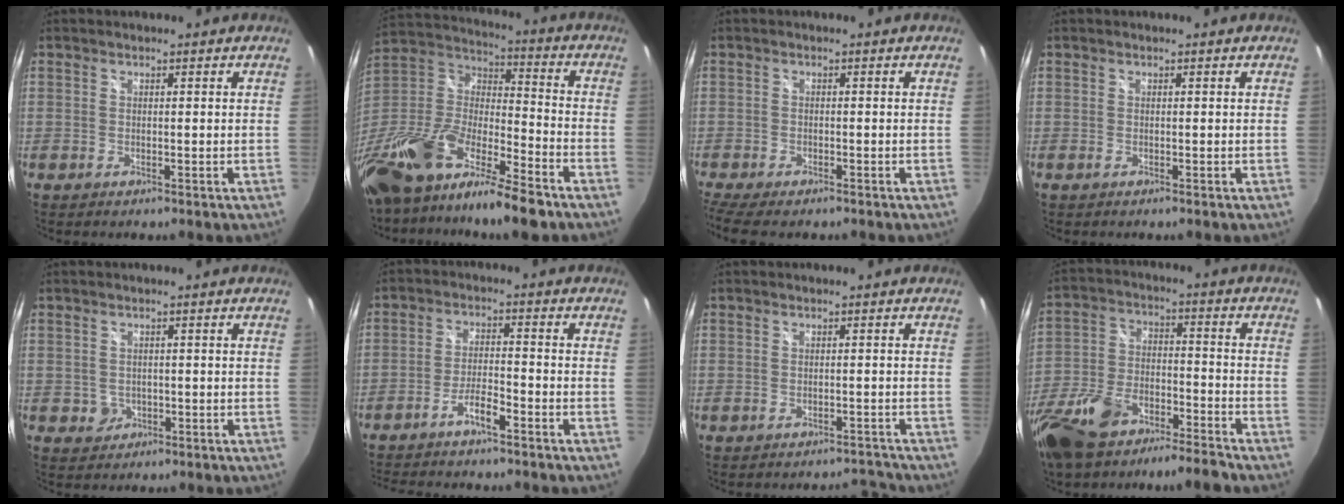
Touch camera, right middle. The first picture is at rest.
{"total": 21.9, "force": [-14.5, 5.8, 15.3], "torque": [-0.306, -0.032, -0.268]}
{"total": 7.4, "force": [-5.8, 2.0, 4.1], "torque": [-0.101, -0.037, -0.105]}
{"total": 0.0}
{"total": 2.7, "force": [-0.6, 2.5, 0.6], "torque": [-0.013, 0.001, -0.004]}
{"total": 6.6, "force": [-5.5, 0.6, 3.7], "torque": [-0.086, 0.010, -0.097]}
{"total": 3.2, "force": [-3.1, 0.6, 0.0], "torque": [0.011, 0.011, -0.037]}
{"total": 16.0, "force": [-12.3, 3.3, 9.7], "torque": [-0.219, -0.013, -0.226]}